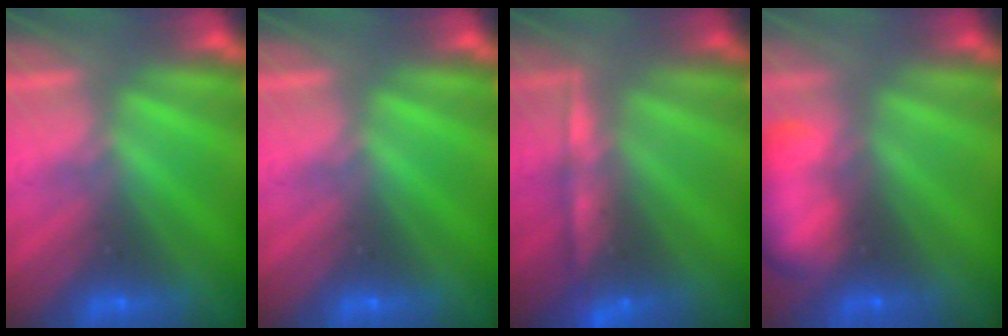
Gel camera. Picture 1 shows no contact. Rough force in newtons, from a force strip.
{"total": 0.0}
{"total": 6.8}
{"total": 7.7}